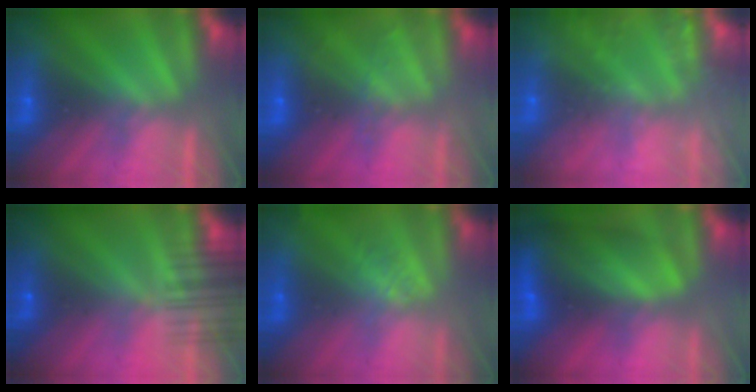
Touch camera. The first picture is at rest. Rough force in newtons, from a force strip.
{"total": 1.9}
{"total": 6.4}
{"total": 10.5}
{"total": 1.3}
{"total": 7.7}